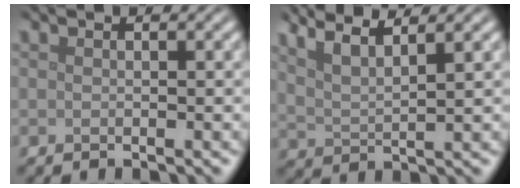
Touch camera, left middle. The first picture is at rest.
{"total": 4.7, "force": [3.5, 0.9, 2.9], "torque": [-0.055, 0.017, 0.052]}